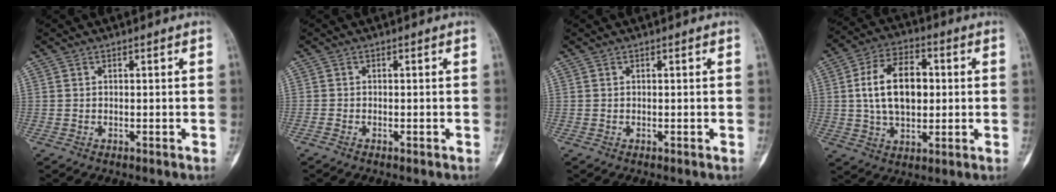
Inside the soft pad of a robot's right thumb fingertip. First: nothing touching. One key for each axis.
{"total": 0.7, "fx": -0.6, "fy": 0.2, "fz": 0.2, "tx": -0.006, "ty": 0.000, "tz": -0.014}
{"total": 0.0}
{"total": 14.1, "fx": 1.4, "fy": 8.7, "fz": 11.0, "tx": -0.170, "ty": 0.012, "tz": 0.021}